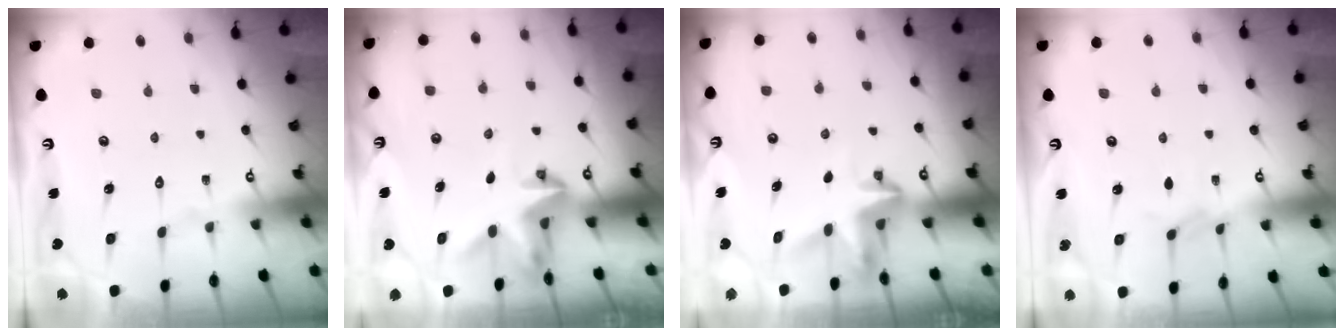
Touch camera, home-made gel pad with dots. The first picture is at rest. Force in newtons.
{"total": 3.3, "press": 3.3, "slide": 0.2}
{"total": 3.9, "press": 3.9, "slide": 0.4}
{"total": 4.1, "press": 4.1, "slide": 0.5}